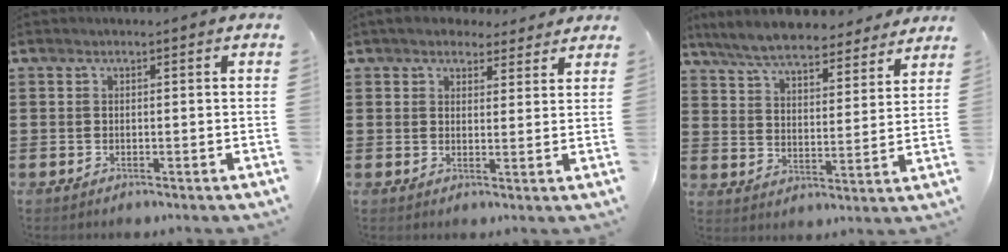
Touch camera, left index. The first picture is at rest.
{"total": 4.2, "force": [3.6, 1.7, 1.2], "torque": [-0.035, -0.001, 0.068]}
{"total": 7.6, "force": [7.1, 0.9, 2.6], "torque": [-0.079, -0.034, 0.127]}